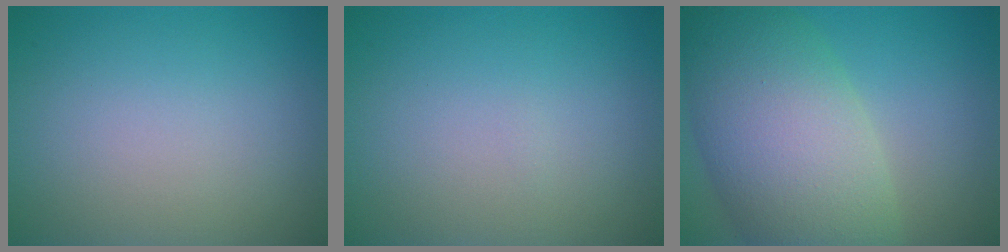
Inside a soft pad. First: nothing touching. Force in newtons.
{"total": 0.0}
{"total": 10.8, "press": 10.8, "slide": 0.7}